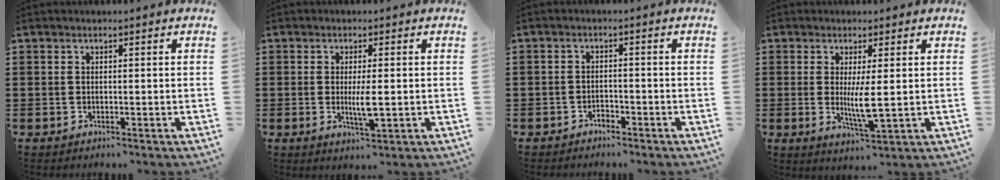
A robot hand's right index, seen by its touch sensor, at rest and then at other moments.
{"total": 4.0, "force": [-0.3, 0.7, 3.9], "torque": [-0.075, -0.007, -0.008]}
{"total": 1.6, "force": [-1.5, 0.5, 0.0], "torque": [-0.006, 0.004, -0.033]}
{"total": 5.2, "force": [0.1, 0.8, 5.1], "torque": [-0.093, -0.011, -0.004]}